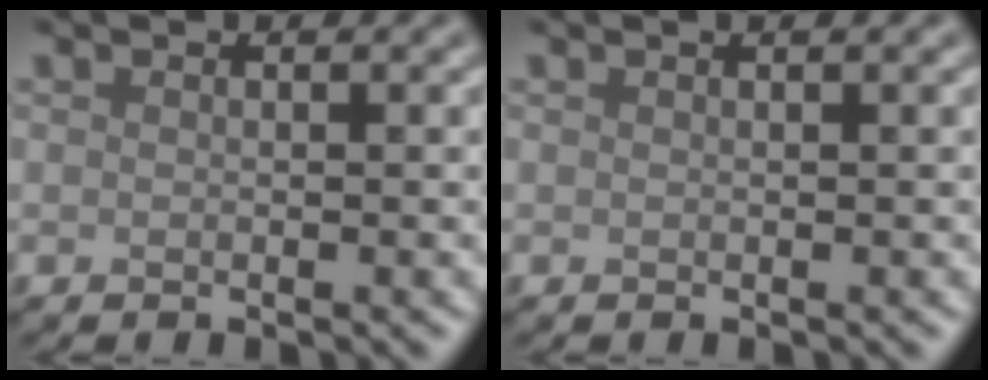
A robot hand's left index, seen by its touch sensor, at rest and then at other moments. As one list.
[{"total": 1.1, "force": [0.6, 0.4, 0.9], "torque": [-0.008, 0.003, 0.000]}]